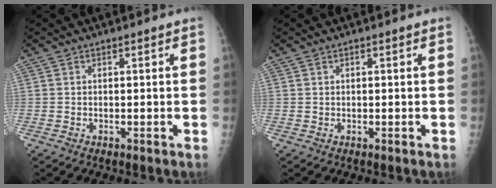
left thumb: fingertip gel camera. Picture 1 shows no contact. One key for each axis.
{"total": 0.0}